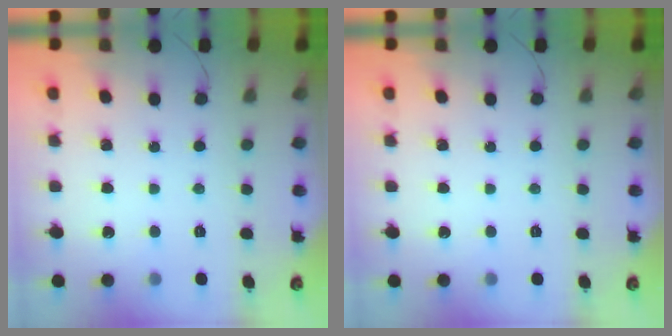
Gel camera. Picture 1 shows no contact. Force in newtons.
{"total": 0.0}